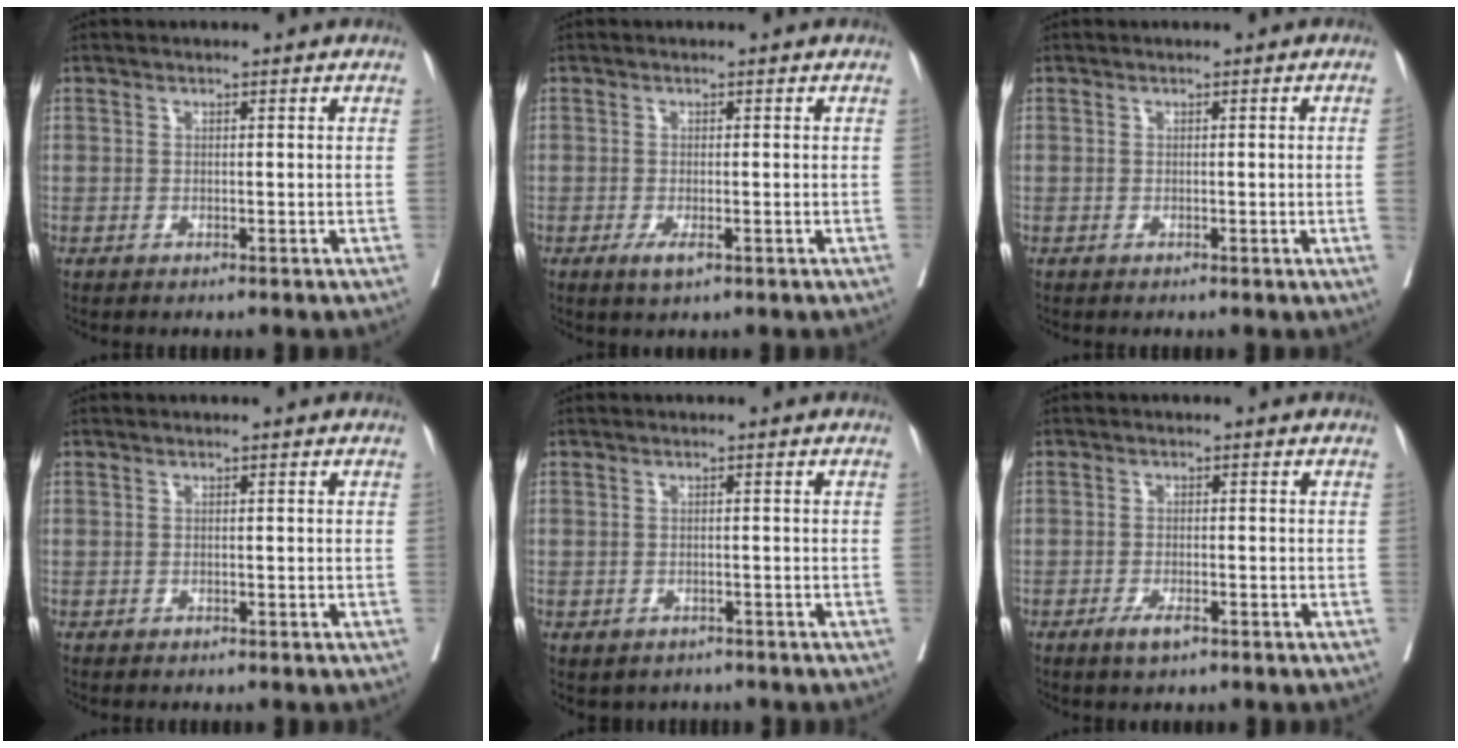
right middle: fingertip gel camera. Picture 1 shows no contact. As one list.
[{"total": 2.0, "force": [-1.0, 0.5, 1.6], "torque": [-0.025, -0.001, -0.014]}, {"total": 1.6, "force": [-0.2, -0.7, 1.4], "torque": [-0.018, -0.002, 0.000]}, {"total": 0.0}, {"total": 3.7, "force": [-2.7, 2.3, 0.7], "torque": [-0.001, 0.009, -0.033]}, {"total": 2.7, "force": [-1.8, 0.6, 2.0], "torque": [-0.036, 0.000, -0.034]}]